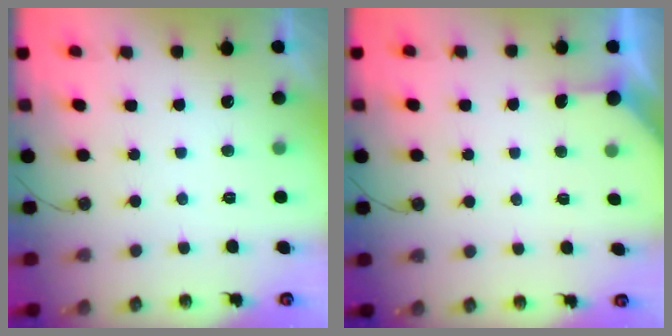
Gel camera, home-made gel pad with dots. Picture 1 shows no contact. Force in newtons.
{"total": 2.4, "press": 2.4, "slide": 0.3}